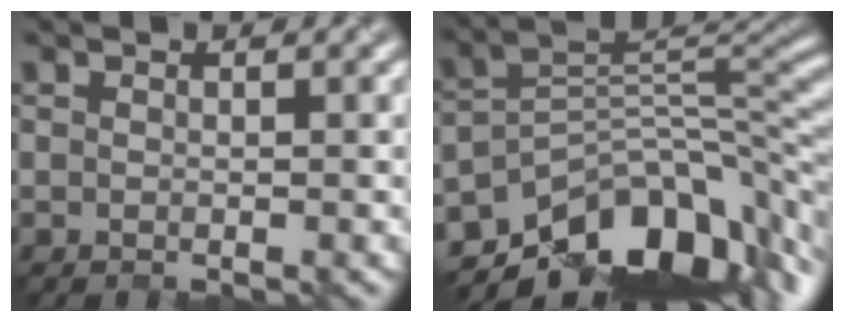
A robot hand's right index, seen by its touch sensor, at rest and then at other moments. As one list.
[{"total": 12.4, "force": [-8.2, 6.3, 6.9], "torque": [-0.123, -0.001, -0.131]}]